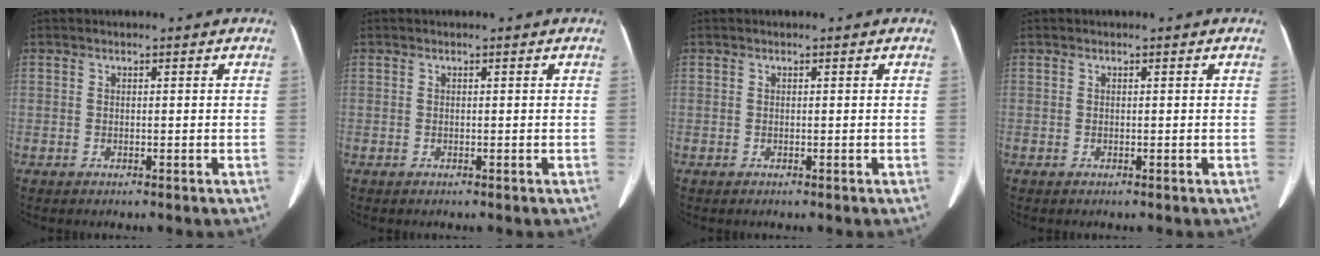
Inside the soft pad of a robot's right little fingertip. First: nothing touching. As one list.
[{"total": 0.0}, {"total": 0.0}, {"total": 0.0}]